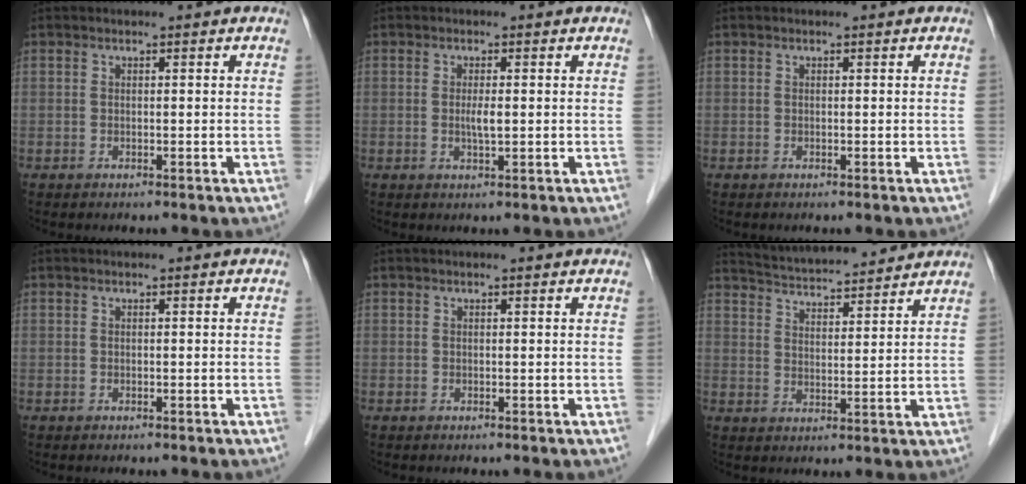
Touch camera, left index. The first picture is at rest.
{"total": 1.8, "force": [0.0, 0.2, 1.8], "torque": [-0.038, -0.001, 0.001]}
{"total": 0.0}
{"total": 0.0}
{"total": 0.8, "force": [0.8, 0.1, 0.2], "torque": [-0.012, 0.009, 0.006]}
{"total": 12.8, "force": [12.2, 1.0, 3.8], "torque": [-0.072, 0.018, 0.184]}